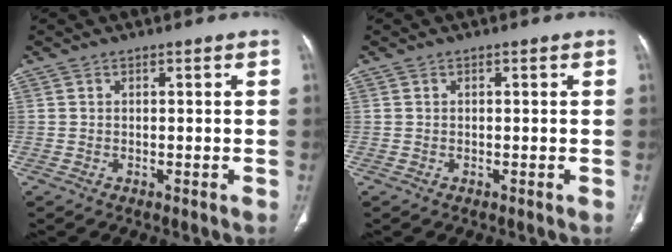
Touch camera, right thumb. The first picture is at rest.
{"total": 0.0}